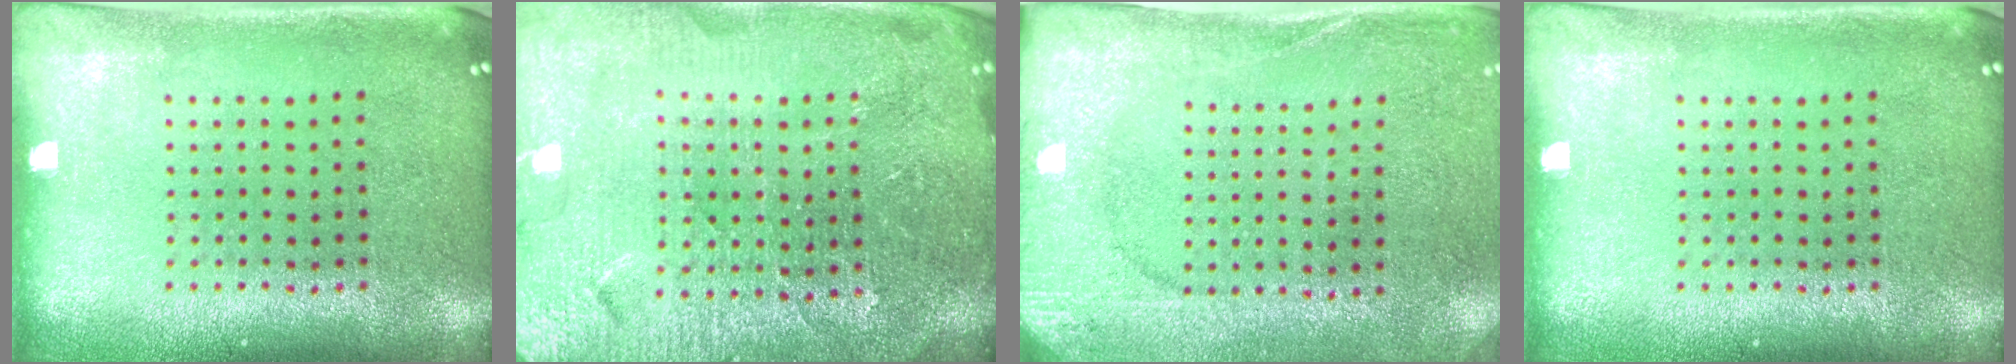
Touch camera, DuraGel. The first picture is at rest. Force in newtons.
{"total": 4.6, "press": 4.3, "slide": 1.5}
{"total": 2.6, "press": 2.4, "slide": 0.9}
{"total": 0.0}